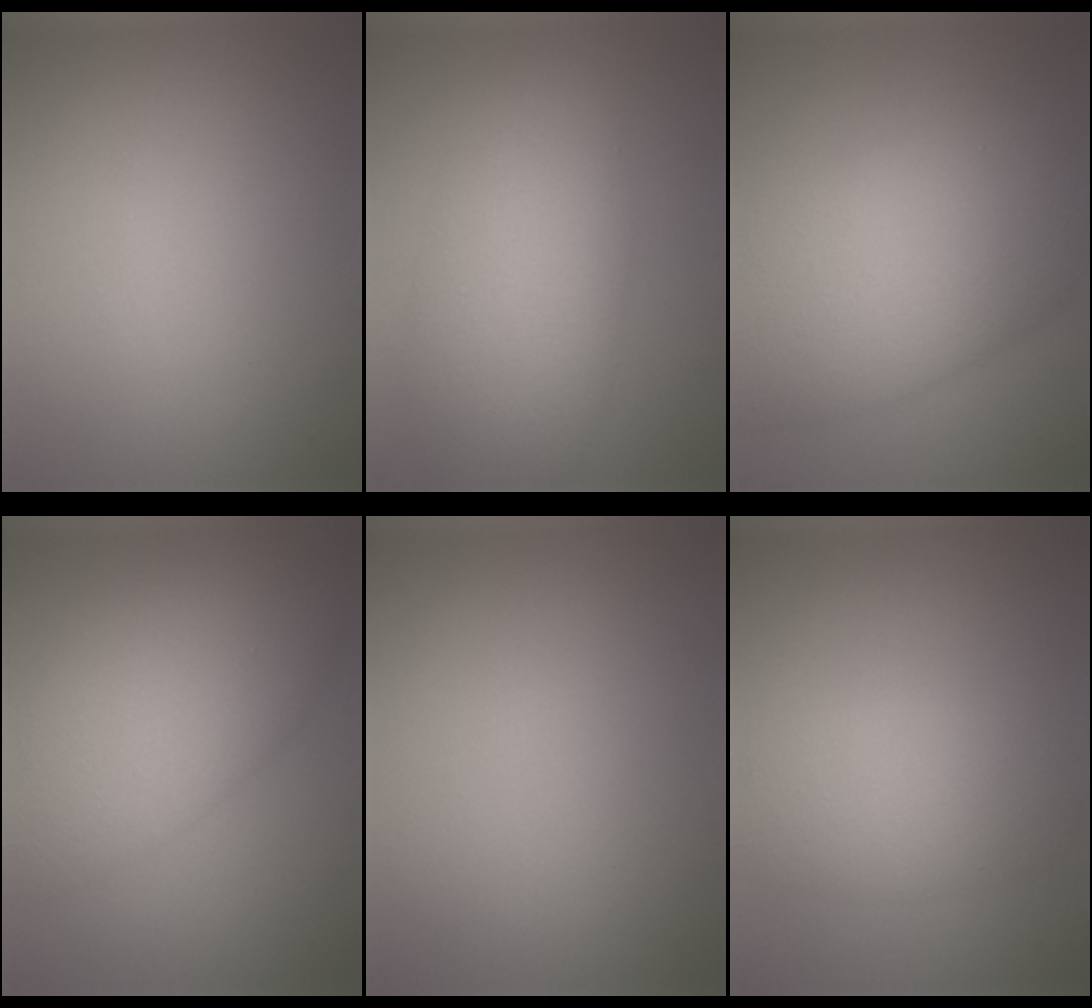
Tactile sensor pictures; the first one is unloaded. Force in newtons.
{"total": 7.7, "press": 7.7, "slide": 0.3}
{"total": 10.4, "press": 10.3, "slide": 0.3}
{"total": 9.0, "press": 9.0, "slide": 0.3}
{"total": 0.0}
{"total": 4.4, "press": 4.4, "slide": 0.1}